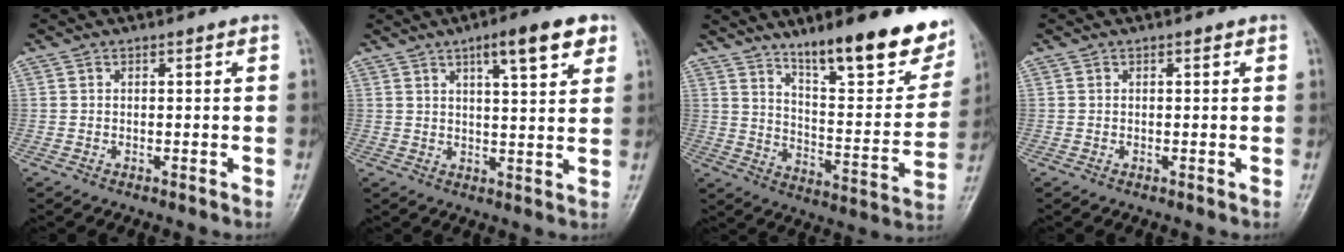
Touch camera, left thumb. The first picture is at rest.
{"total": 9.1, "force": [5.0, 2.3, 7.2], "torque": [-0.090, -0.019, 0.069]}
{"total": 20.7, "force": [14.0, 5.2, 14.3], "torque": [-0.164, -0.080, 0.218]}
{"total": 0.0}